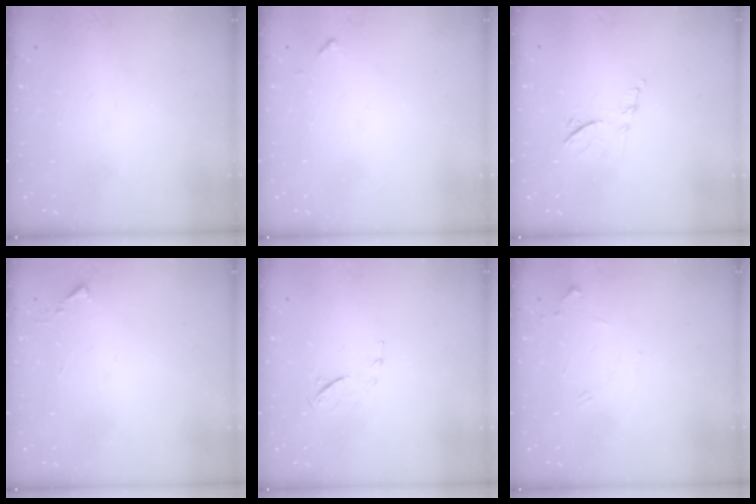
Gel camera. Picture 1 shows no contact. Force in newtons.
{"total": 4.6, "press": 4.6, "slide": 0.3}
{"total": 7.4, "press": 7.4, "slide": 0.4}
{"total": 1.1, "press": 1.1, "slide": 0.1}
{"total": 6.9, "press": 6.9, "slide": 0.7}
{"total": 6.3, "press": 6.3, "slide": 0.8}